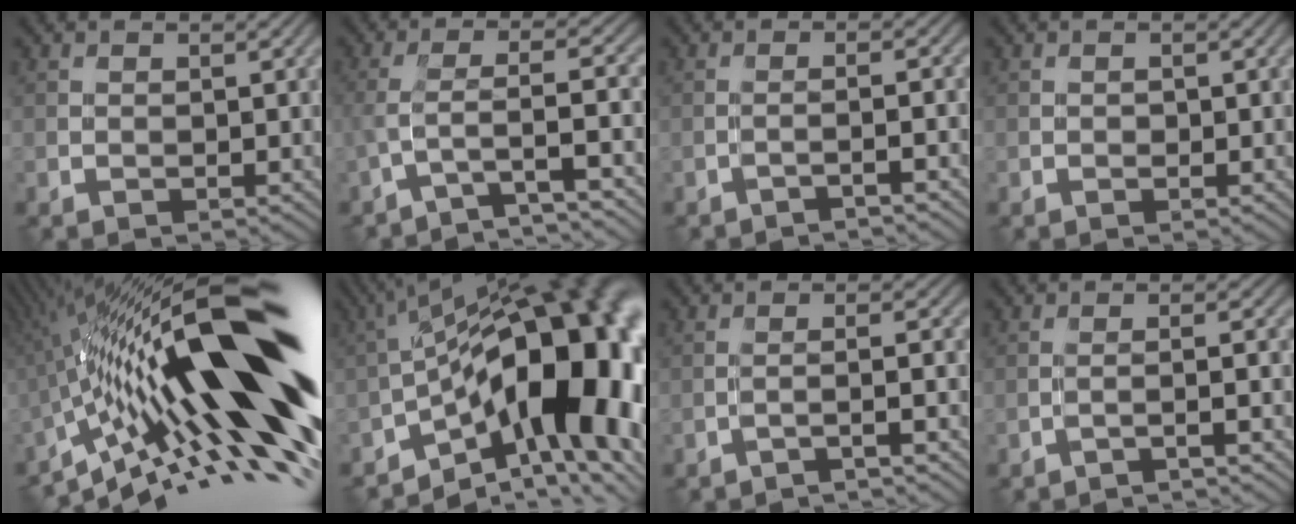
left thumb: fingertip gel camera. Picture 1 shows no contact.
{"total": 5.6, "force": [-3.1, 1.1, 4.6], "torque": [-0.066, 0.011, -0.075]}
{"total": 2.3, "force": [-1.4, 0.4, 1.8], "torque": [-0.016, 0.009, -0.043]}
{"total": 0.7, "force": [-0.2, 0.5, 0.4], "torque": [-0.005, -0.001, -0.003]}
{"total": 19.9, "force": [-1.9, 5.8, 18.9], "torque": [-0.295, 0.017, -0.056]}
{"total": 20.5, "force": [-5.2, 8.8, 17.8], "torque": [-0.232, 0.012, -0.081]}
{"total": 2.9, "force": [-1.9, 0.4, 2.2], "torque": [-0.021, 0.011, -0.053]}
{"total": 2.6, "force": [-1.6, 0.4, 2.0], "torque": [-0.019, 0.010, -0.048]}